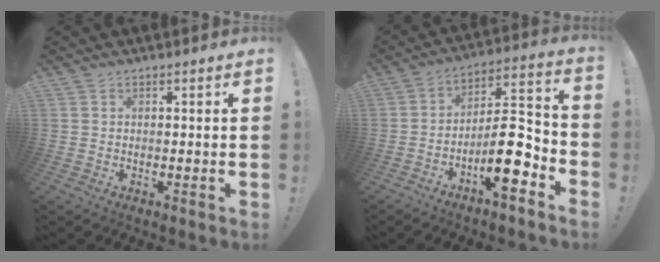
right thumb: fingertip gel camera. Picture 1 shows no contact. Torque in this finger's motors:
{"motor_torque": [1.11, 1.13, 1.17, -1.28, 0.44]}